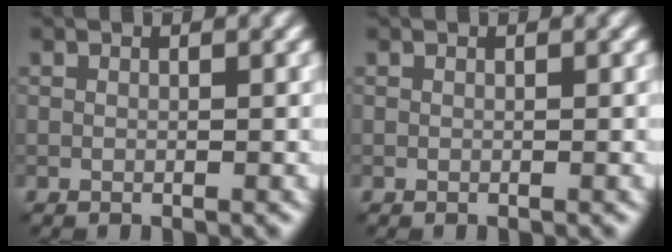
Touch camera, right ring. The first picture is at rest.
{"total": 0.0}